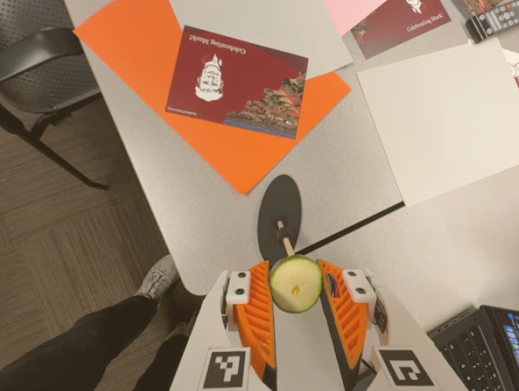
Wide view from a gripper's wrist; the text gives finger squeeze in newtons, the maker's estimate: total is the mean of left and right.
{"total": 11.4, "left": 11.6, "right": 11.2}